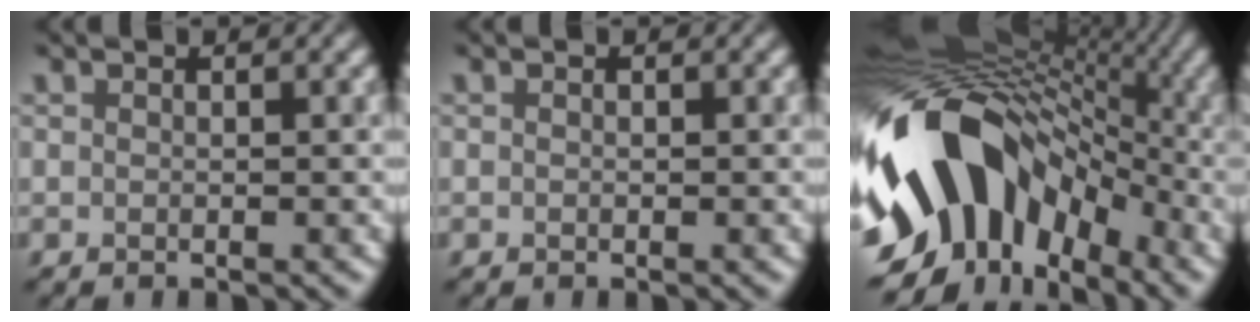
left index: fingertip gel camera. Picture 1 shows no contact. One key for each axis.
{"total": 0.0}
{"total": 16.1, "fx": -3.4, "fy": 11.5, "fz": 10.7, "tx": -0.198, "ty": 0.003, "tz": -0.064}